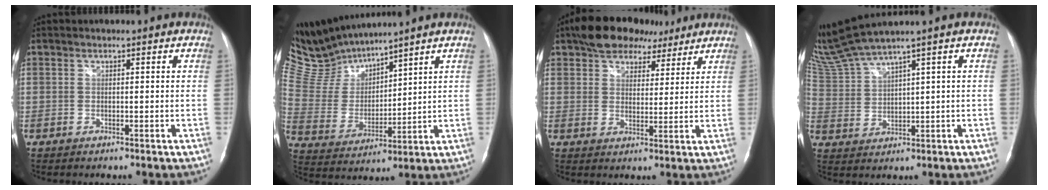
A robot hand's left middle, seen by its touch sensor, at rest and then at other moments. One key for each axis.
{"total": 10.5, "fx": 10.4, "fy": 0.4, "fz": 1.6, "tx": -0.062, "ty": 0.007, "tz": 0.230}
{"total": 10.7, "fx": 7.8, "fy": 5.8, "fz": 4.5, "tx": -0.062, "ty": 0.028, "tz": 0.122}
{"total": 6.8, "fx": 6.1, "fy": -1.7, "fz": 2.4, "tx": -0.072, "ty": 0.005, "tz": 0.140}